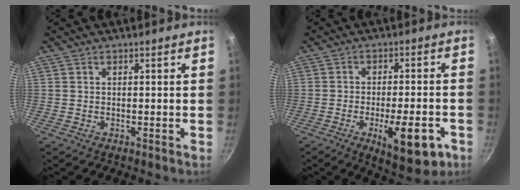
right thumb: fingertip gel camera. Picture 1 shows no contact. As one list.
[{"total": 12.6, "force": [-4.8, 4.6, 10.6], "torque": [-0.125, 0.015, -0.060]}]